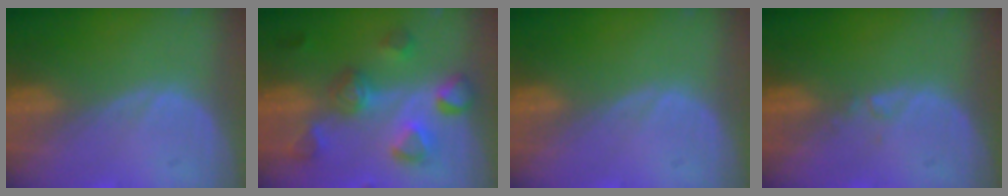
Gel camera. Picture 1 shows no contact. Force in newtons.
{"total": 8.2, "press": 8.0, "slide": 1.9}
{"total": 0.0}
{"total": 0.6, "press": 0.6, "slide": 0.2}